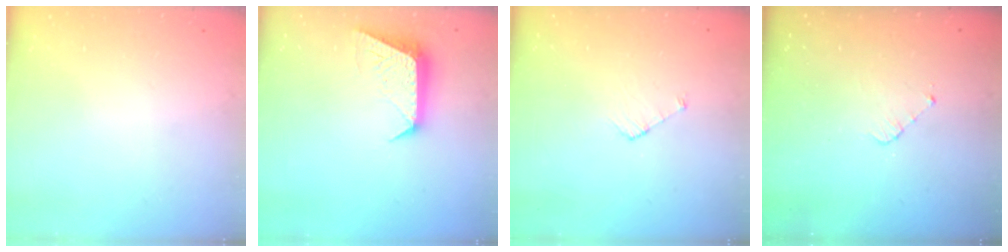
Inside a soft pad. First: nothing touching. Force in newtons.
{"total": 9.6, "press": 9.6, "slide": 0.5}
{"total": 3.9, "press": 3.8, "slide": 0.3}
{"total": 3.0, "press": 3.0, "slide": 0.2}